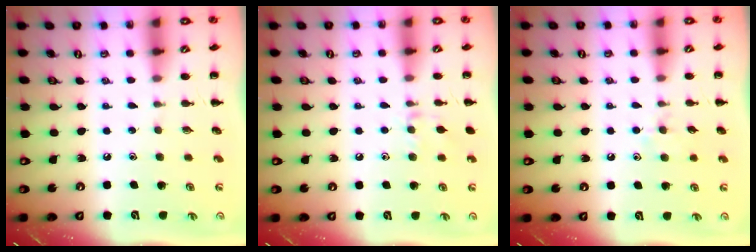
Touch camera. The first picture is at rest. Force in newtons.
{"total": 6.5, "press": 6.4, "slide": 1.3}
{"total": 6.1, "press": 5.8, "slide": 1.7}